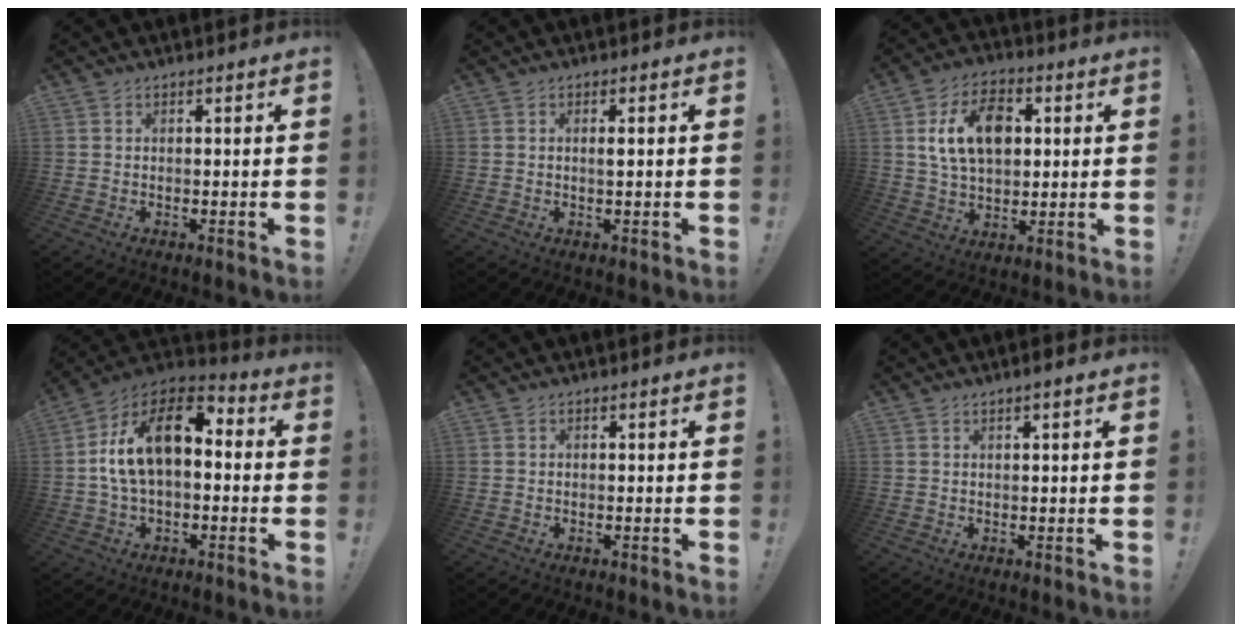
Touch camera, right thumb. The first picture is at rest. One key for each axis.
{"total": 1.0, "fx": 0.3, "fy": 0.0, "fz": 1.0, "tx": -0.012, "ty": -0.003, "tz": 0.003}
{"total": 15.5, "fx": 4.1, "fy": 11.1, "fz": 10.0, "tx": -0.146, "ty": 0.002, "tz": 0.081}
{"total": 17.0, "fx": 3.4, "fy": 9.0, "fz": 14.0, "tx": -0.236, "ty": -0.004, "tz": 0.058}
{"total": 0.0}
{"total": 1.5, "fx": 0.8, "fy": -0.1, "fz": 1.2, "tx": -0.023, "ty": 0.000, "tz": 0.013}